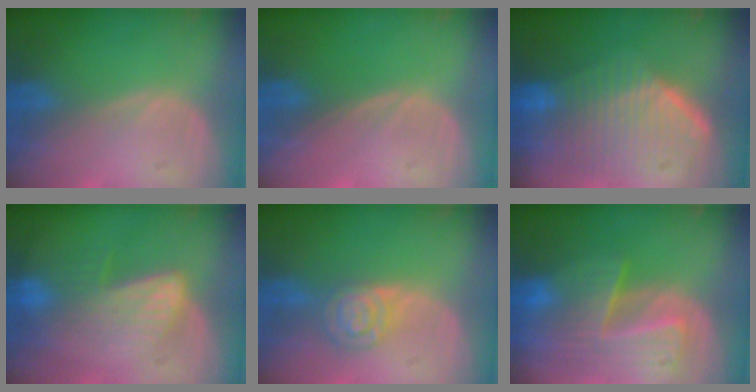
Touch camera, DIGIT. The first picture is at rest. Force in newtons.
{"total": 0.0}
{"total": 9.7, "press": 9.0, "slide": 3.6}
{"total": 6.6, "press": 6.5, "slide": 1.4}
{"total": 5.3, "press": 4.6, "slide": 2.6}
{"total": 9.9, "press": 8.5, "slide": 5.0}